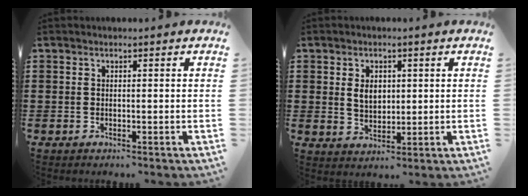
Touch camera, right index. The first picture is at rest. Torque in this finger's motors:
{"motor_torque": [0.06, -0.05, 0.46, 0.06]}